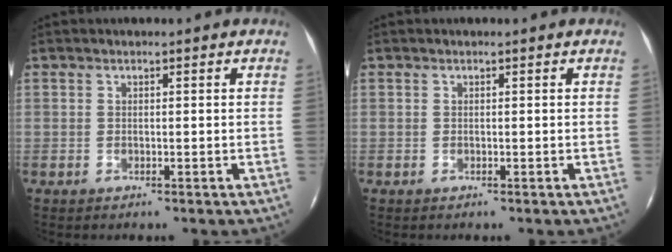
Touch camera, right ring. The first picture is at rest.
{"total": 0.0}